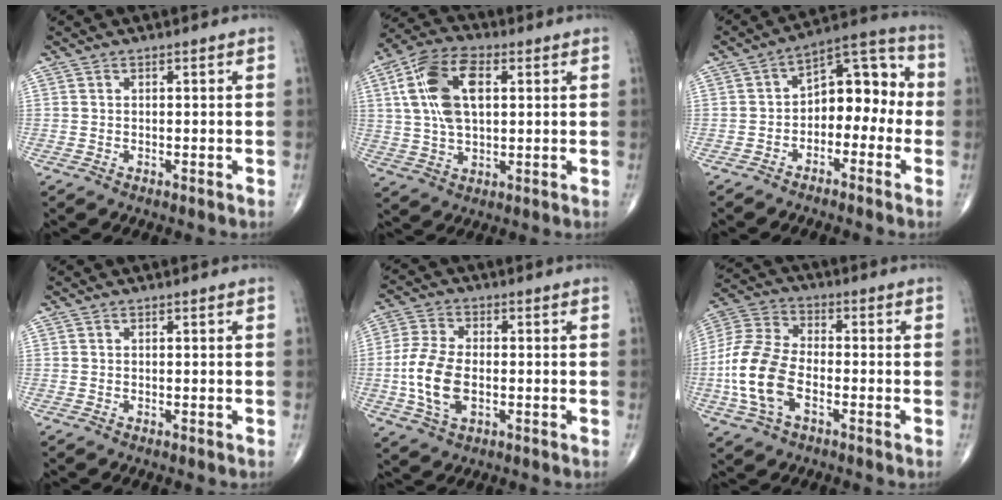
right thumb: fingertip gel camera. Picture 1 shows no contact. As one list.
[{"total": 13.8, "force": [3.3, 7.3, 11.3], "torque": [-0.219, 0.011, 0.061]}, {"total": 11.3, "force": [-2.0, 7.2, 8.5], "torque": [-0.082, 0.054, -0.046]}, {"total": 0.0}, {"total": 10.1, "force": [-1.6, 5.8, 8.2], "torque": [-0.175, 0.004, -0.032]}, {"total": 13.8, "force": [-3.6, 7.8, 10.8], "torque": [-0.235, 0.021, -0.076]}]